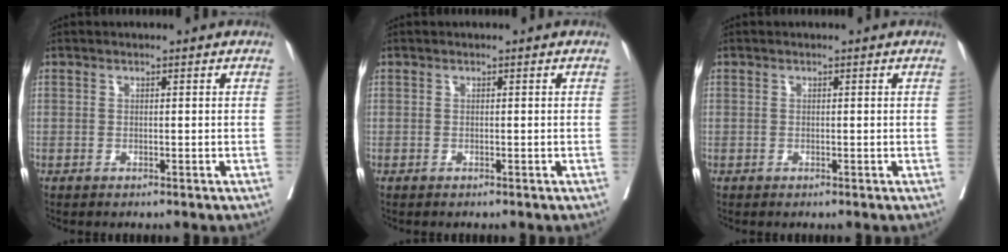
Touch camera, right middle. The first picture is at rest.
{"total": 0.0}
{"total": 0.0}